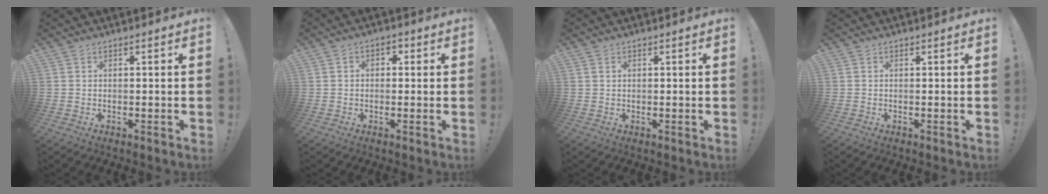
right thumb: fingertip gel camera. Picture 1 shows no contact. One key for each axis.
{"total": 2.3, "fx": -0.4, "fy": 1.7, "fz": 1.4, "tx": -0.017, "ty": 0.007, "tz": -0.009}
{"total": 0.8, "fx": 0.6, "fy": 0.5, "fz": 0.3, "tx": -0.006, "ty": 0.000, "tz": 0.011}
{"total": 0.0}